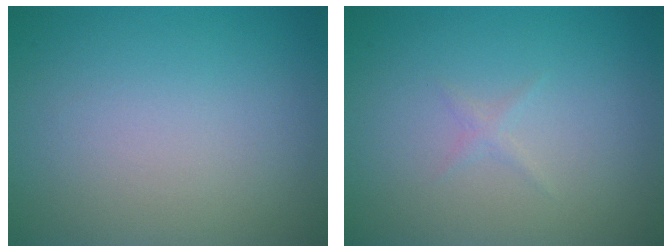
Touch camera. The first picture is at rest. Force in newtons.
{"total": 0.5, "press": 0.5, "slide": 0.0}